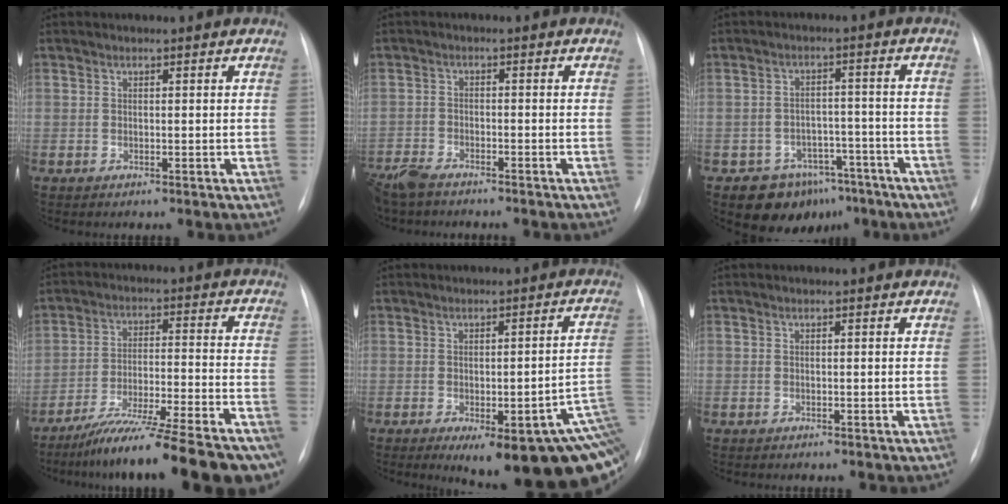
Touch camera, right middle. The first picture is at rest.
{"total": 6.8, "force": [-5.9, 2.0, 2.8], "torque": [-0.051, -0.016, -0.102]}
{"total": 9.8, "force": [-6.3, 7.1, 2.5], "torque": [-0.014, 0.035, -0.080]}
{"total": 21.9, "force": [-17.8, 1.8, 12.6], "torque": [-0.140, -0.007, -0.272]}
{"total": 21.3, "force": [-8.8, 5.5, 18.6], "torque": [-0.141, -0.004, -0.094]}
{"total": 1.1, "force": [-0.8, 0.7, 0.4], "torque": [-0.007, 0.003, -0.008]}